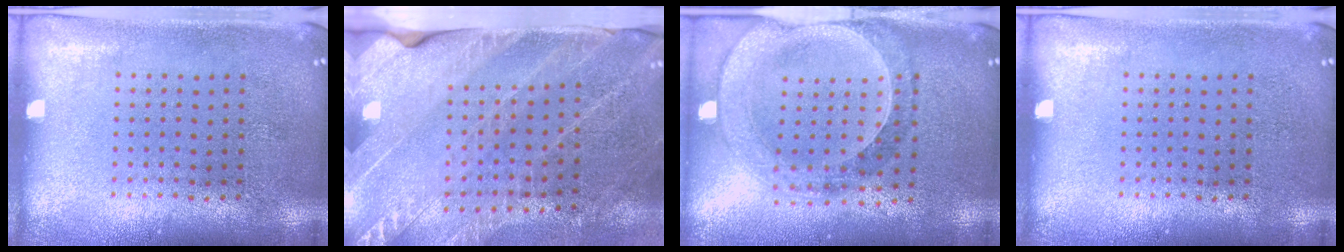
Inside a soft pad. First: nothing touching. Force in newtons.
{"total": 3.3, "press": 2.9, "slide": 1.6}
{"total": 1.5, "press": 1.5, "slide": 0.3}
{"total": 0.0}